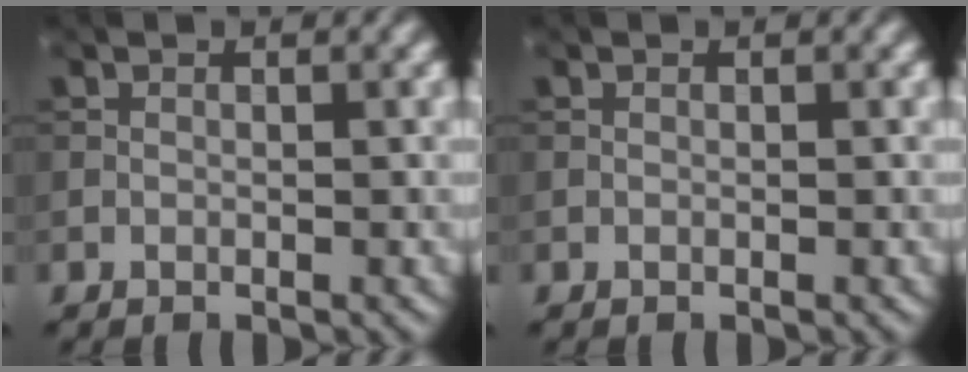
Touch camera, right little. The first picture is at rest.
{"total": 0.0}